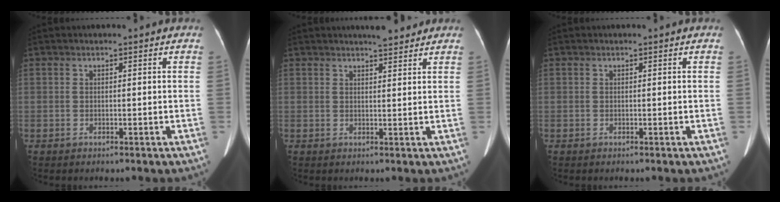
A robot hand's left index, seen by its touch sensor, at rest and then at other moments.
{"total": 3.7, "force": [3.4, 0.6, 1.5], "torque": [-0.022, 0.004, 0.047]}
{"total": 0.0}